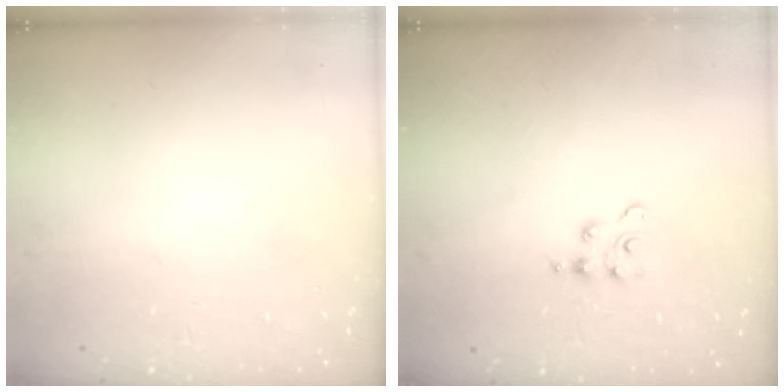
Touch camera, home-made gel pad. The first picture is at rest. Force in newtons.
{"total": 2.3, "press": 2.3, "slide": 0.3}